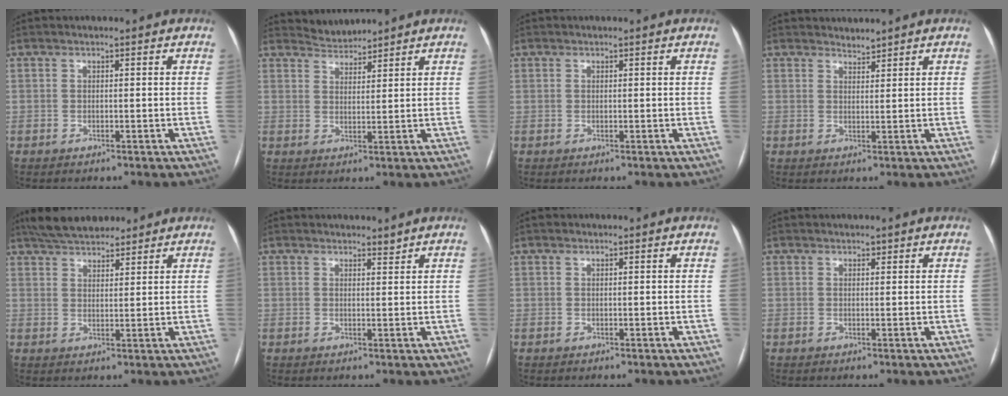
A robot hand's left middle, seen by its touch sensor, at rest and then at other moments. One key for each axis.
{"total": 3.0, "fx": 2.9, "fy": 0.0, "fz": -0.8, "tx": 0.007, "ty": 0.006, "tz": 0.060}
{"total": 0.0}
{"total": 1.4, "fx": 1.4, "fy": 0.0, "fz": -0.2, "tx": -0.003, "ty": 0.003, "tz": 0.029}
{"total": 8.7, "fx": 7.5, "fy": 2.6, "fz": 3.4, "tx": -0.054, "ty": 0.025, "tz": 0.126}
{"total": 1.6, "fx": 1.5, "fy": 0.2, "fz": 0.1, "tx": -0.005, "ty": 0.003, "tz": 0.025}
{"total": 0.0}
{"total": 0.7, "fx": 0.6, "fy": 0.4, "fz": 0.2, "tx": -0.008, "ty": 0.006, "tz": 0.010}